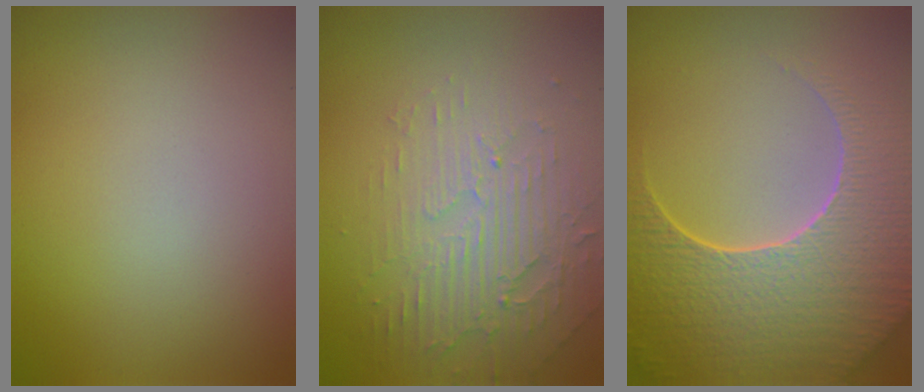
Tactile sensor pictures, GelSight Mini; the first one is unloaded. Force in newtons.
{"total": 3.8, "press": 3.4, "slide": 1.8}
{"total": 9.1, "press": 6.5, "slide": 6.3}